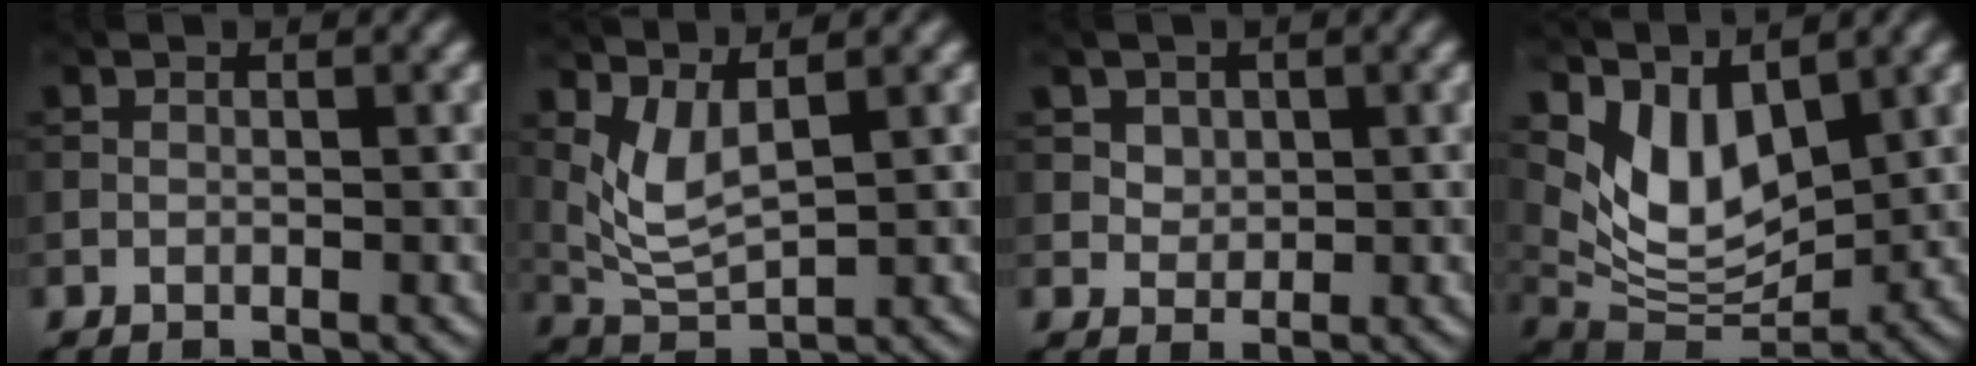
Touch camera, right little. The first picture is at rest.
{"total": 3.2, "force": [1.5, 1.1, 2.6], "torque": [-0.065, -0.012, 0.038]}
{"total": 2.0, "force": [1.0, 1.6, 0.8], "torque": [-0.019, -0.007, 0.032]}
{"total": 5.8, "force": [3.1, 3.0, 4.0], "torque": [-0.084, -0.020, 0.058]}